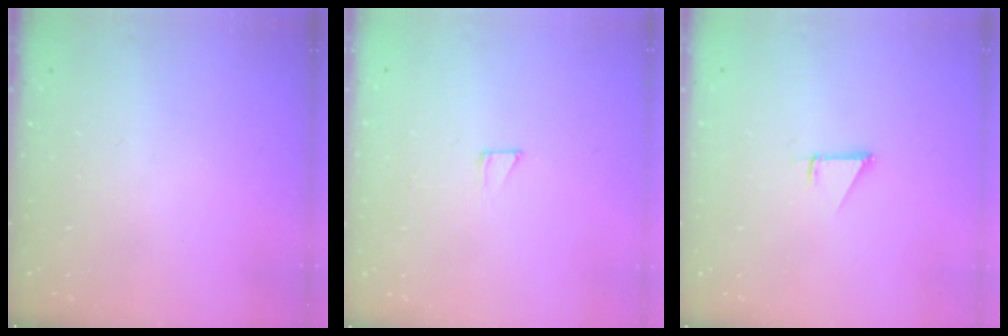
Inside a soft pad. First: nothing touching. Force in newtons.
{"total": 2.6, "press": 2.6, "slide": 0.1}
{"total": 0.9, "press": 0.9, "slide": 0.1}